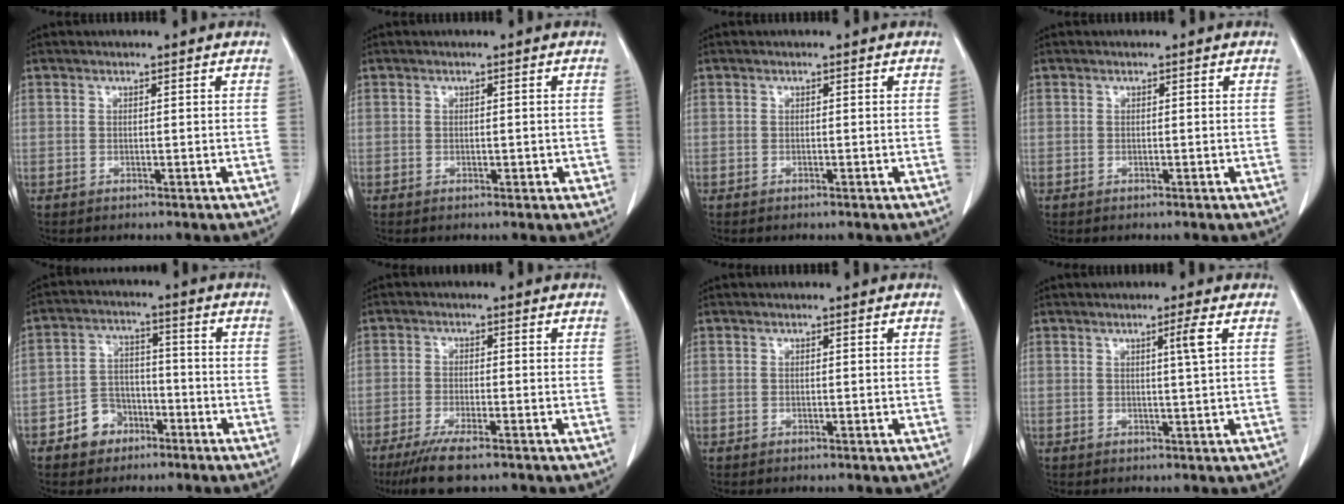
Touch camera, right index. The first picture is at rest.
{"total": 1.2, "force": [-0.1, 0.8, 0.9], "torque": [-0.012, 0.004, 0.003]}
{"total": 0.0}
{"total": 0.0}
{"total": 6.0, "force": [-3.4, 4.6, 1.8], "torque": [-0.035, 0.017, -0.053]}
{"total": 7.1, "force": [-5.2, 0.7, 4.8], "torque": [-0.083, -0.018, -0.082]}
{"total": 0.0}
{"total": 2.2, "force": [0.8, -0.8, 2.0], "torque": [-0.035, -0.007, 0.016]}